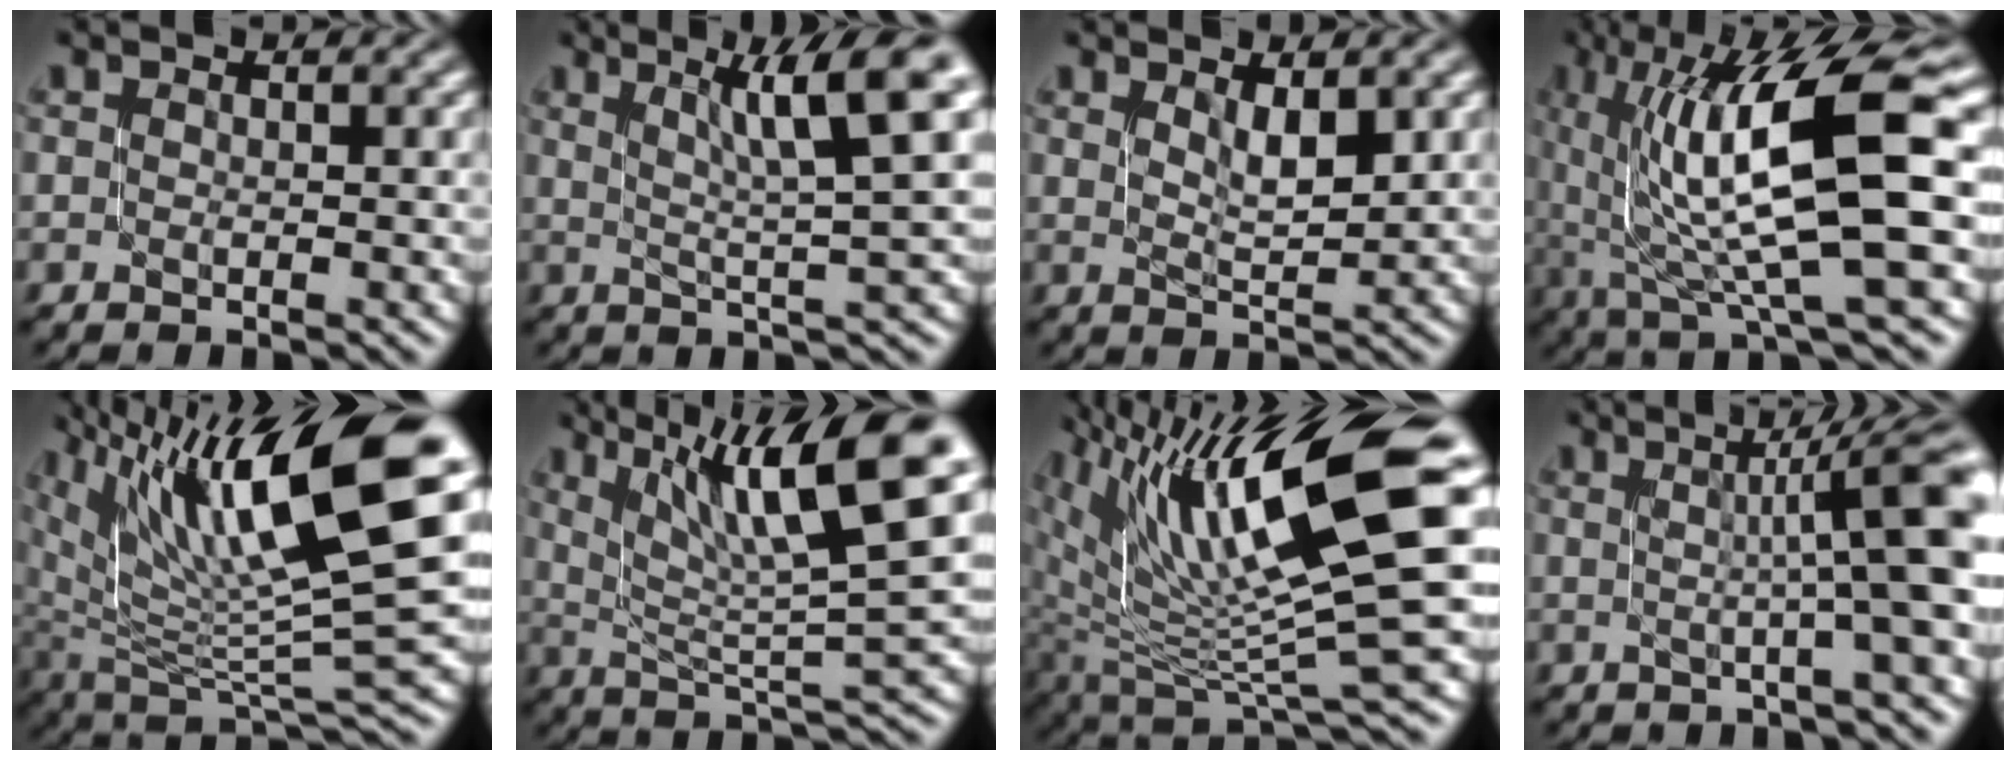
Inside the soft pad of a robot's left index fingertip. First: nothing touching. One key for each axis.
{"total": 8.5, "fx": 3.5, "fy": 1.2, "fz": 7.6, "tx": -0.094, "ty": 0.018, "tz": 0.058}
{"total": 2.6, "fx": 1.2, "fy": 0.8, "fz": 2.2, "tx": -0.038, "ty": -0.006, "tz": 0.024}
{"total": 11.9, "fx": 1.7, "fy": 3.0, "fz": 11.4, "tx": -0.190, "ty": 0.006, "tz": 0.033}
{"total": 15.3, "fx": 6.7, "fy": 4.3, "fz": 13.0, "tx": -0.227, "ty": 0.016, "tz": 0.125}
{"total": 11.4, "fx": 5.0, "fy": 2.3, "fz": 10.0, "tx": -0.150, "ty": 0.015, "tz": 0.088}
{"total": 13.6, "fx": 5.8, "fy": 3.5, "fz": 11.8, "tx": -0.212, "ty": 0.003, "tz": 0.118}
{"total": 7.9, "fx": 0.8, "fy": 1.1, "fz": 7.7, "tx": -0.094, "ty": 0.015, "tz": 0.009}